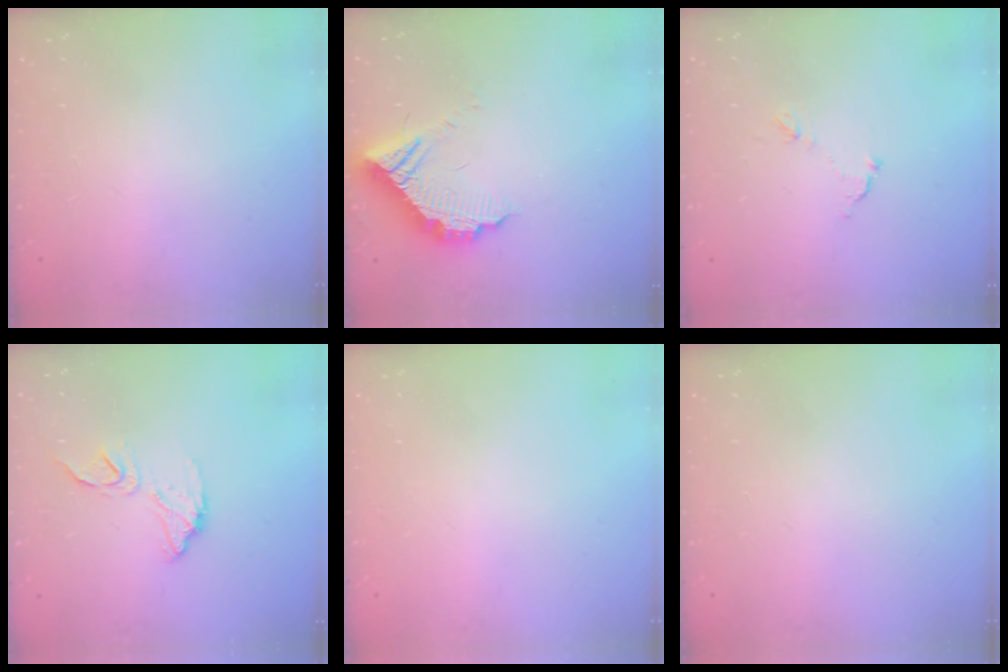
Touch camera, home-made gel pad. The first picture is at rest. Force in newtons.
{"total": 10.6, "press": 10.6, "slide": 0.2}
{"total": 6.1, "press": 6.1, "slide": 0.3}
{"total": 10.0, "press": 10.0, "slide": 0.4}
{"total": 0.0}
{"total": 0.0}